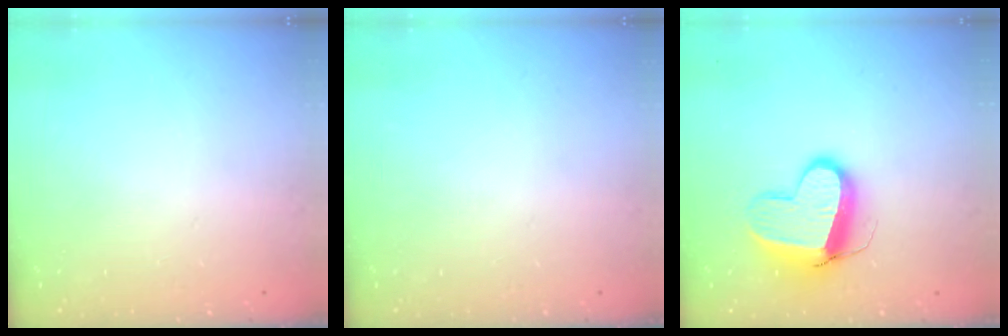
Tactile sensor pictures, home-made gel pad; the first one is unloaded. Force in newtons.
{"total": 0.0}
{"total": 10.7, "press": 10.6, "slide": 1.3}